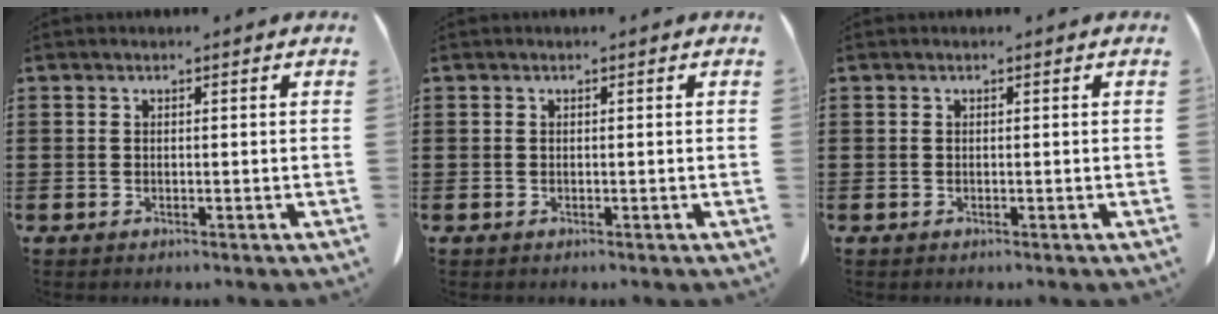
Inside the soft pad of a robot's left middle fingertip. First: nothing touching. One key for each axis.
{"total": 0.0}
{"total": 0.0}